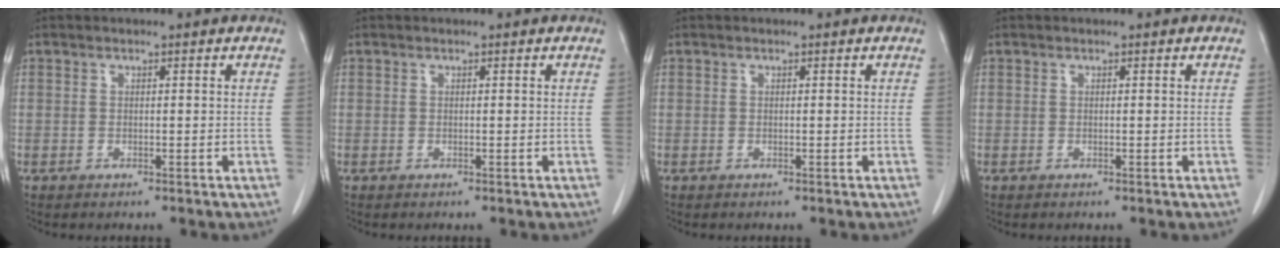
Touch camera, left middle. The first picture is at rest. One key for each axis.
{"total": 0.0}
{"total": 0.0}
{"total": 0.0}